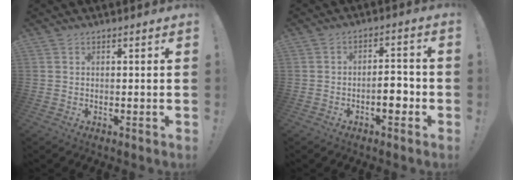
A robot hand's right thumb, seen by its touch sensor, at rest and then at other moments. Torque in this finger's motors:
{"motor_torque": [0.64, 0.71, 0.38, -0.30, 0.00]}